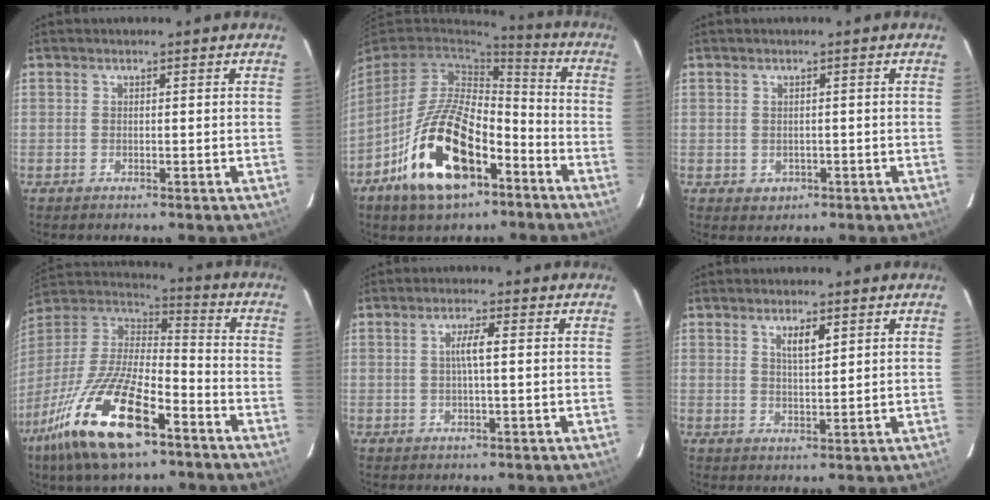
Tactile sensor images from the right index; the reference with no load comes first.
{"total": 19.2, "force": [-9.7, 9.2, 13.9], "torque": [-0.272, -0.003, -0.165]}
{"total": 1.8, "force": [-0.3, 1.8, 0.5], "torque": [-0.008, 0.001, 0.006]}
{"total": 23.0, "force": [-13.2, 7.9, 17.1], "torque": [-0.349, -0.041, -0.247]}
{"total": 2.9, "force": [0.2, 0.0, 2.9], "torque": [-0.056, 0.003, 0.003]}
{"total": 3.4, "force": [1.8, 1.0, 2.7], "torque": [-0.044, 0.002, 0.033]}